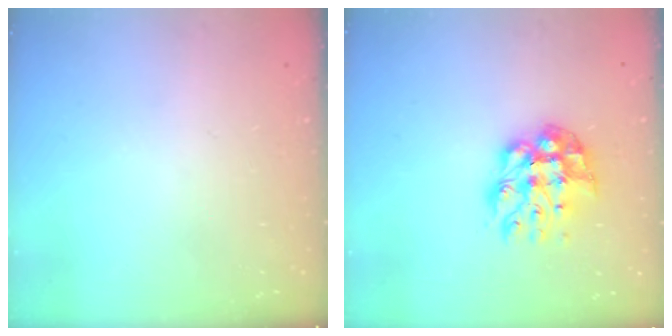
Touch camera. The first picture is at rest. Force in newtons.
{"total": 11.8, "press": 11.8, "slide": 1.1}